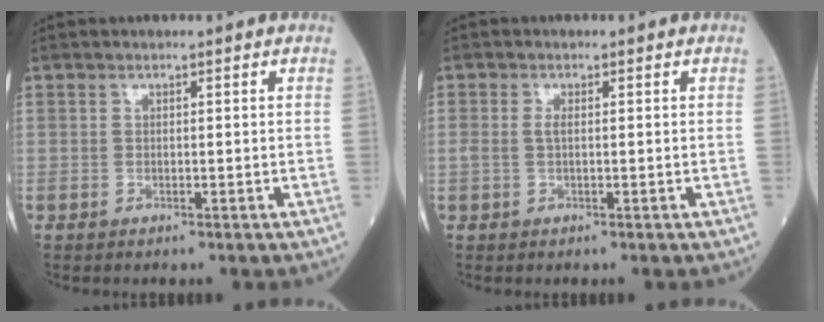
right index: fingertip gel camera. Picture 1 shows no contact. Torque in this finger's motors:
{"motor_torque": [0.32, -0.01, 0.19, 0.05]}